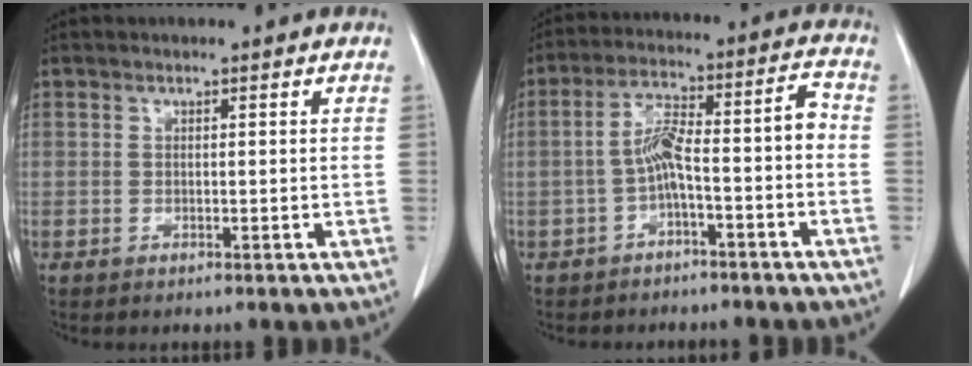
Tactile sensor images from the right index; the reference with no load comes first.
{"total": 8.5, "force": [-2.5, 1.3, 8.1], "torque": [-0.140, 0.045, -0.041]}